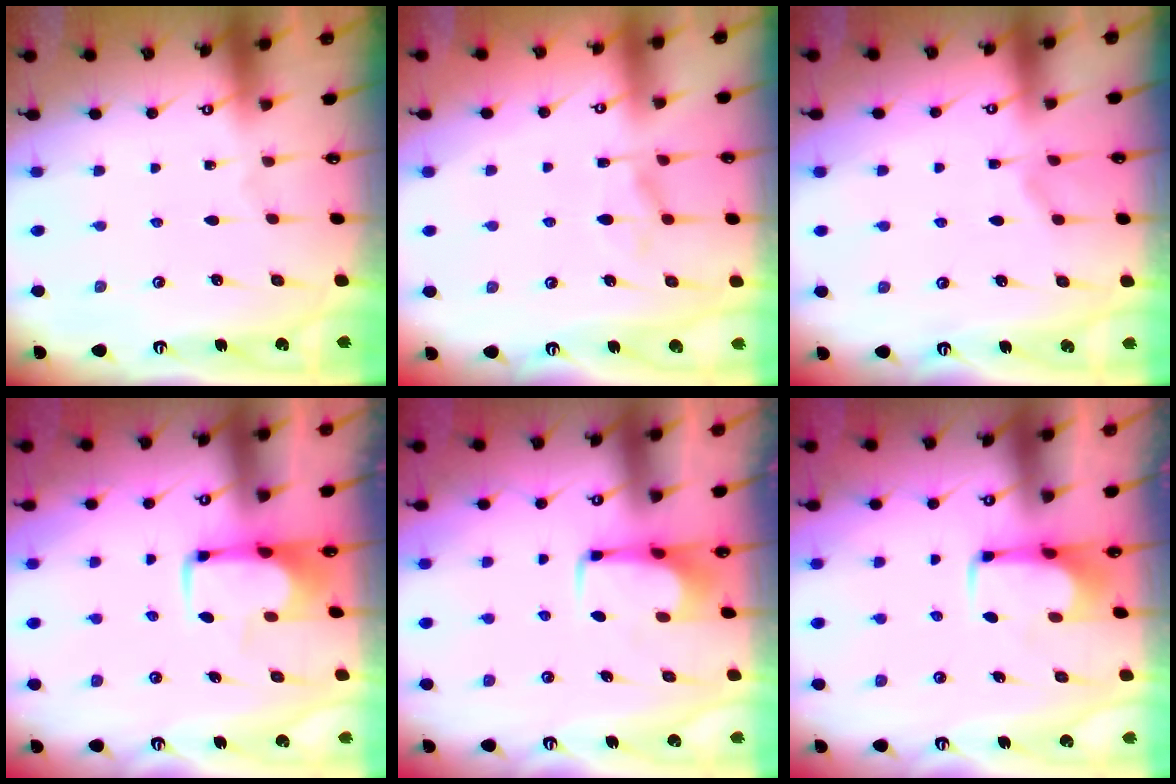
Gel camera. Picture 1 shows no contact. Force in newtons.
{"total": 1.5, "press": 0.2, "slide": 1.5}
{"total": 4.4, "press": 4.4, "slide": 0.5}
{"total": 2.0, "press": 1.9, "slide": 0.4}
{"total": 1.7, "press": 1.6, "slide": 0.5}
{"total": 2.0, "press": 2.0, "slide": 0.2}